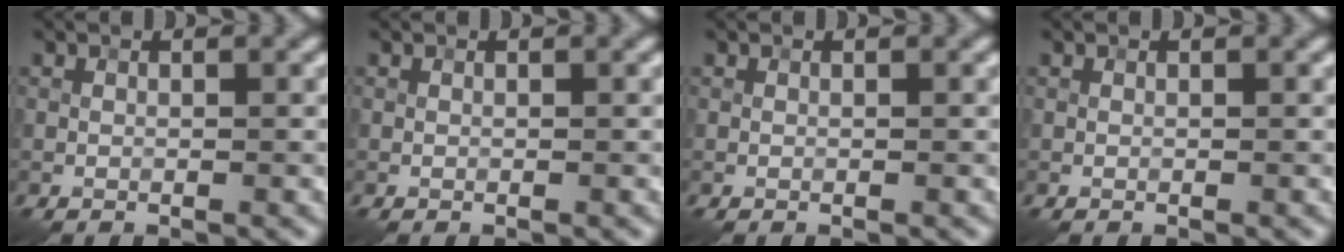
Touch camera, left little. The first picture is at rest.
{"total": 0.0}
{"total": 0.0}
{"total": 0.0}